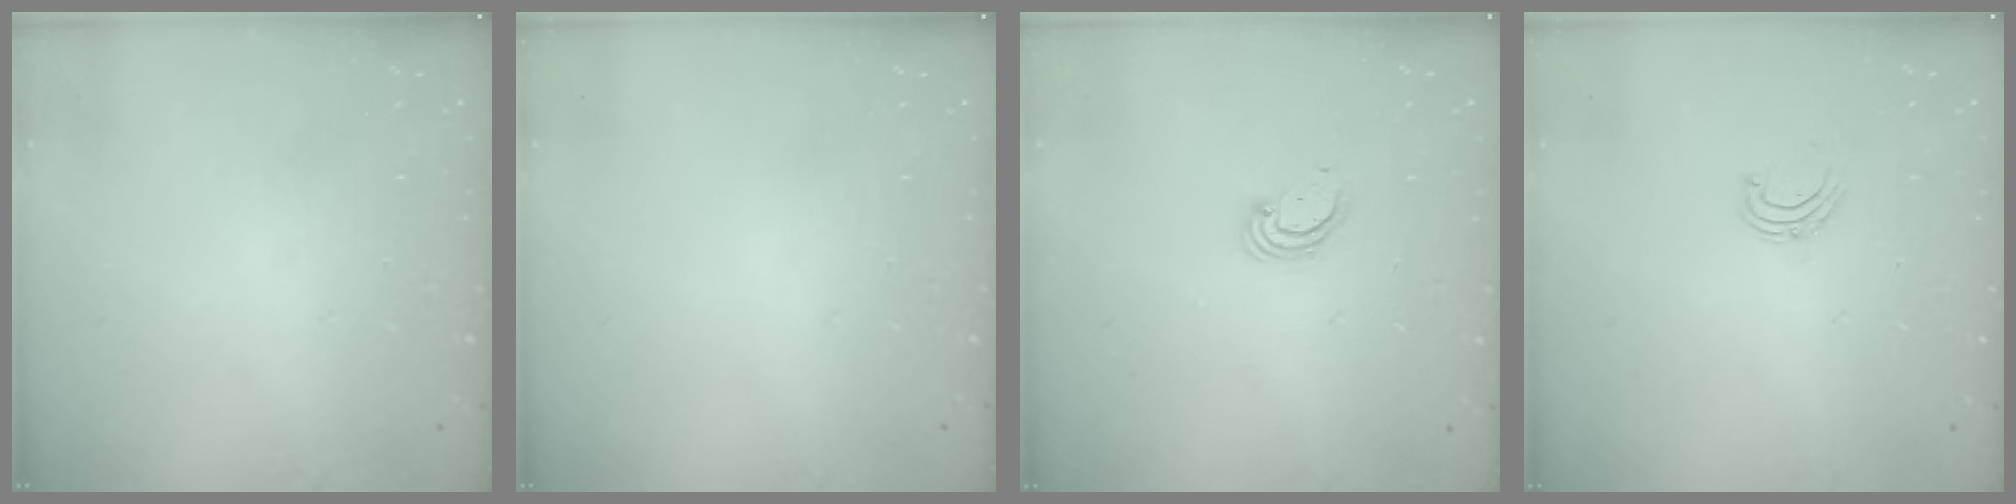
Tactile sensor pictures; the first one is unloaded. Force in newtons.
{"total": 0.0}
{"total": 3.1, "press": 3.1, "slide": 0.3}
{"total": 4.7, "press": 4.7, "slide": 0.4}